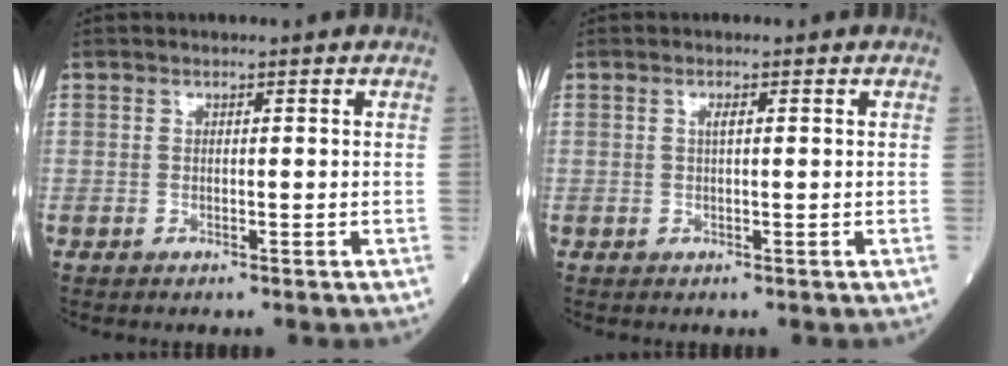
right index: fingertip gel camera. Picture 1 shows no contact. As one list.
[{"total": 1.0, "force": [0.3, 0.1, 0.9], "torque": [-0.022, 0.001, 0.005]}]